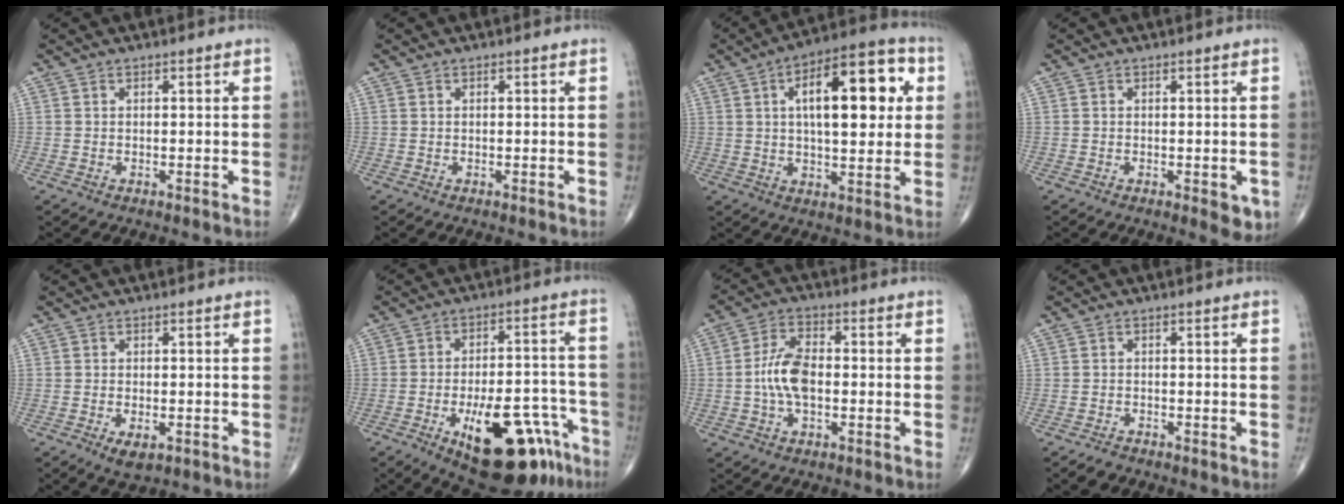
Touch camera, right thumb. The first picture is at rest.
{"total": 0.0}
{"total": 18.5, "force": [4.5, 7.8, 16.2], "torque": [-0.209, 0.012, 0.060]}
{"total": 3.6, "force": [-1.0, 1.7, 3.0], "torque": [-0.019, -0.005, -0.011]}
{"total": 3.2, "force": [-1.4, 1.5, 2.4], "torque": [-0.042, -0.002, -0.018]}
{"total": 21.7, "force": [-11.1, 9.0, 16.3], "torque": [-0.217, 0.058, -0.155]}
{"total": 7.9, "force": [-0.9, 4.2, 6.6], "torque": [-0.134, 0.018, -0.023]}
{"total": 1.8, "force": [-1.5, 0.9, 0.5], "torque": [-0.013, 0.002, -0.025]}